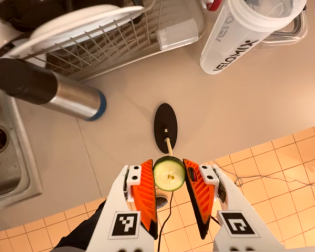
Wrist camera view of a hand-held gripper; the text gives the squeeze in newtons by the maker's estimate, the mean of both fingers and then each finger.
{"total": 7.6, "left": 7.5, "right": 7.7}